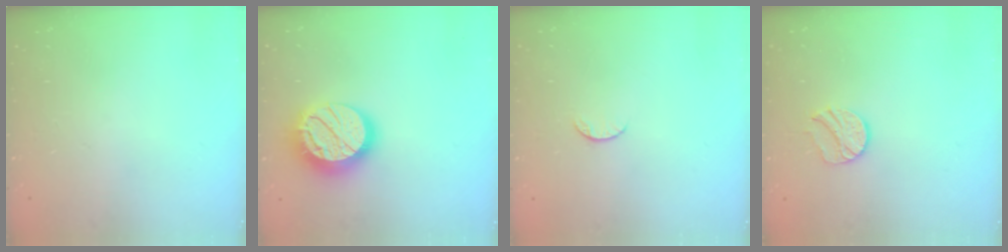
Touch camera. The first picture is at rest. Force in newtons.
{"total": 17.9, "press": 17.9, "slide": 1.0}
{"total": 4.7, "press": 4.7, "slide": 0.4}
{"total": 8.7, "press": 8.7, "slide": 0.2}